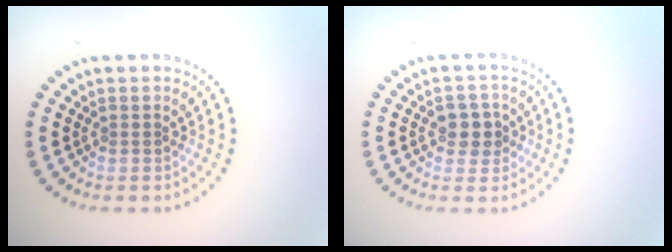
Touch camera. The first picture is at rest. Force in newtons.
{"total": 2.5, "press": 2.4, "slide": 0.6}